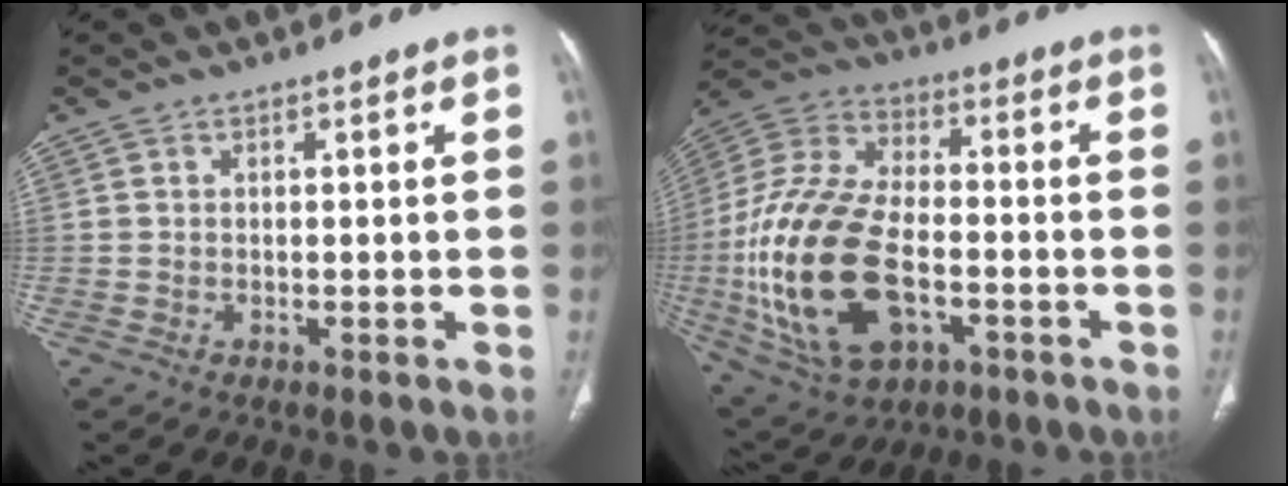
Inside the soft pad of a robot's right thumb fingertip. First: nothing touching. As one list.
[{"total": 24.4, "force": [-5.4, 13.8, 19.4], "torque": [-0.406, 0.014, -0.084]}]